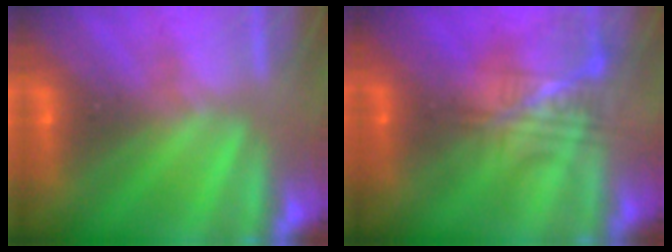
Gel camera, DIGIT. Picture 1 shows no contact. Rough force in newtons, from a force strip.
{"total": 2.4}